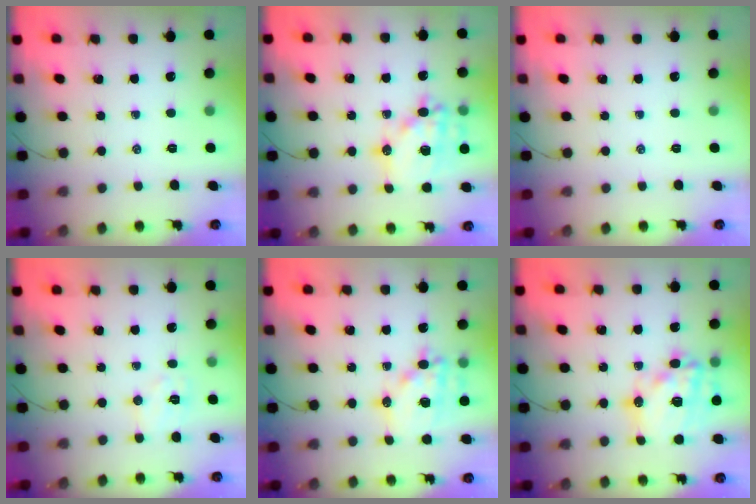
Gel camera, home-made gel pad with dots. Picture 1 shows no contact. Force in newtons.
{"total": 19.0, "press": 18.6, "slide": 3.7}
{"total": 0.0}
{"total": 5.6, "press": 5.5, "slide": 0.8}
{"total": 15.8, "press": 15.4, "slide": 3.4}
{"total": 20.2, "press": 19.8, "slide": 4.2}